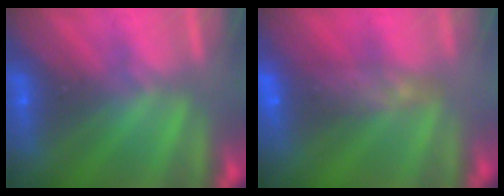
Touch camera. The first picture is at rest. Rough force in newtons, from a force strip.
{"total": 6.4}